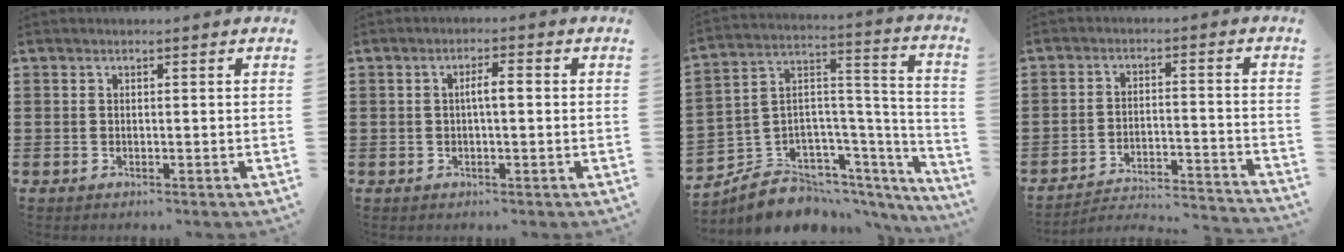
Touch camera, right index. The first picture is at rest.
{"total": 2.6, "force": [0.0, 0.5, 2.6], "torque": [-0.046, 0.002, -0.002]}
{"total": 6.4, "force": [-5.1, 3.9, 0.6], "torque": [-0.019, -0.007, -0.091]}
{"total": 3.2, "force": [-3.1, 0.4, 0.8], "torque": [-0.022, -0.002, -0.070]}